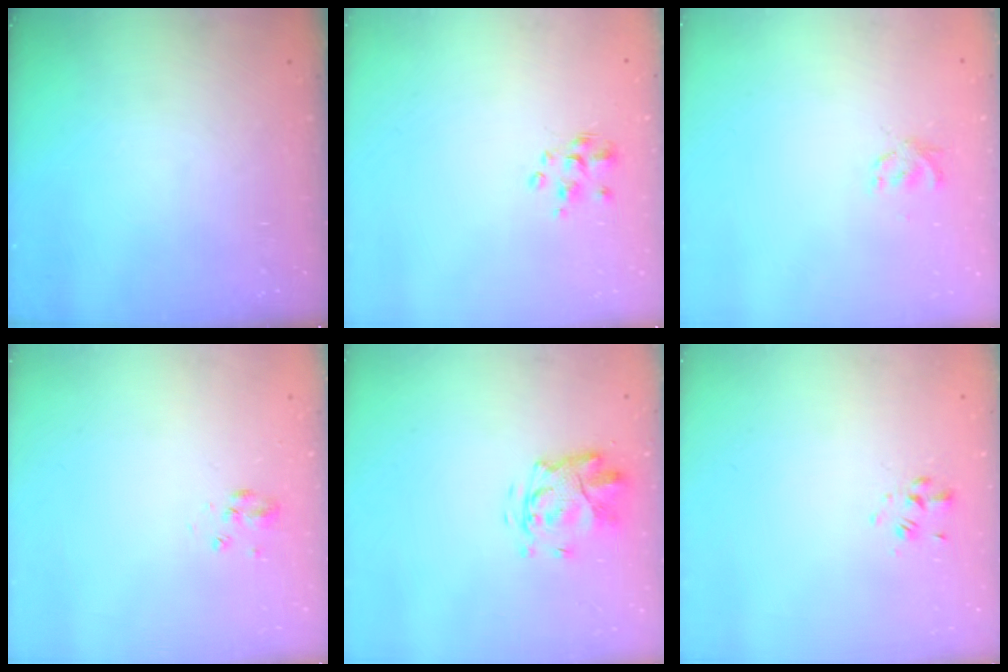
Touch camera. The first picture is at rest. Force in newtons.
{"total": 1.9, "press": 1.7, "slide": 0.7}
{"total": 2.1, "press": 1.9, "slide": 0.8}
{"total": 3.0, "press": 2.9, "slide": 0.8}
{"total": 3.6, "press": 3.3, "slide": 1.6}
{"total": 0.9, "press": 0.7, "slide": 0.6}